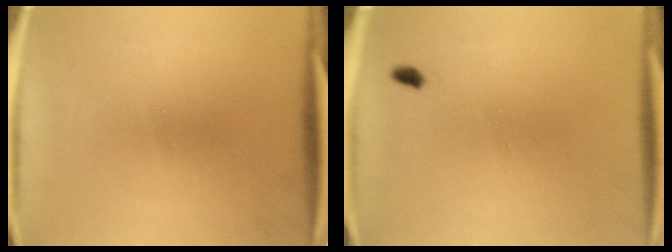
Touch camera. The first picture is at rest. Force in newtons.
{"total": 1.1}